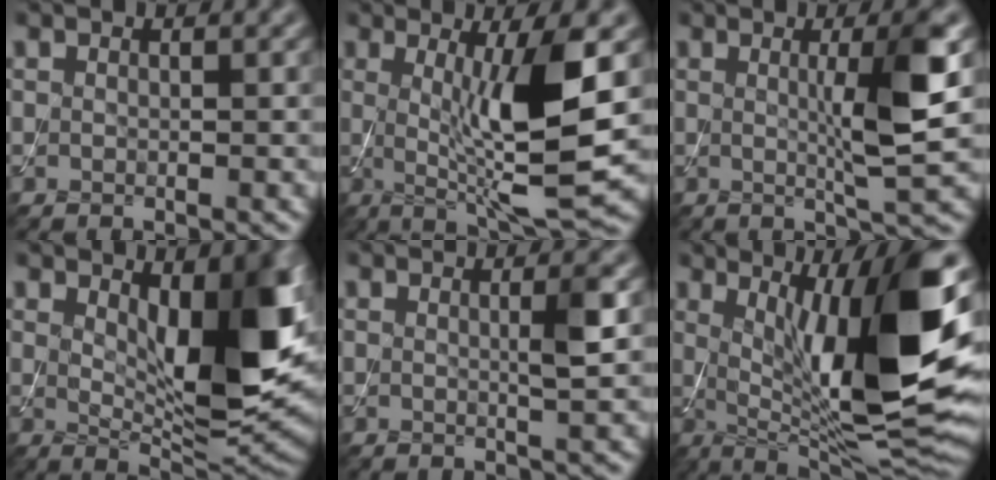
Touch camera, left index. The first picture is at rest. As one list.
[{"total": 9.3, "force": [0.6, 1.8, 9.0], "torque": [-0.136, -0.019, 0.021]}, {"total": 5.9, "force": [0.7, 0.8, 5.8], "torque": [-0.088, 0.001, 0.011]}, {"total": 10.3, "force": [2.1, 3.7, 9.3], "torque": [-0.133, -0.010, 0.041]}, {"total": 2.1, "force": [0.2, 0.3, 2.0], "torque": [-0.030, 0.002, -0.002]}, {"total": 14.3, "force": [2.5, 3.5, 13.7], "torque": [-0.190, -0.012, 0.043]}]